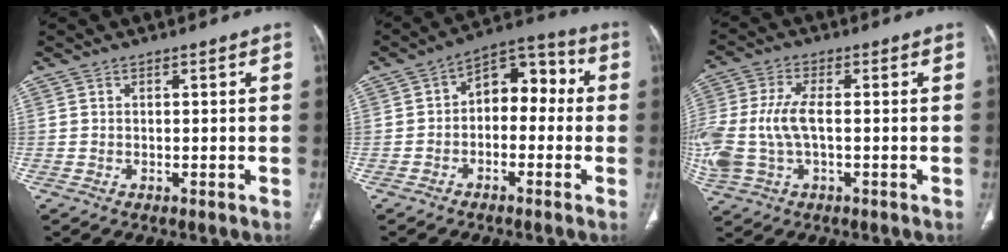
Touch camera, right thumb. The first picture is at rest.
{"total": 9.8, "force": [-0.4, 6.5, 7.3], "torque": [-0.065, 0.047, -0.023]}
{"total": 12.1, "force": [-0.9, 6.4, 10.2], "torque": [-0.257, 0.011, -0.012]}